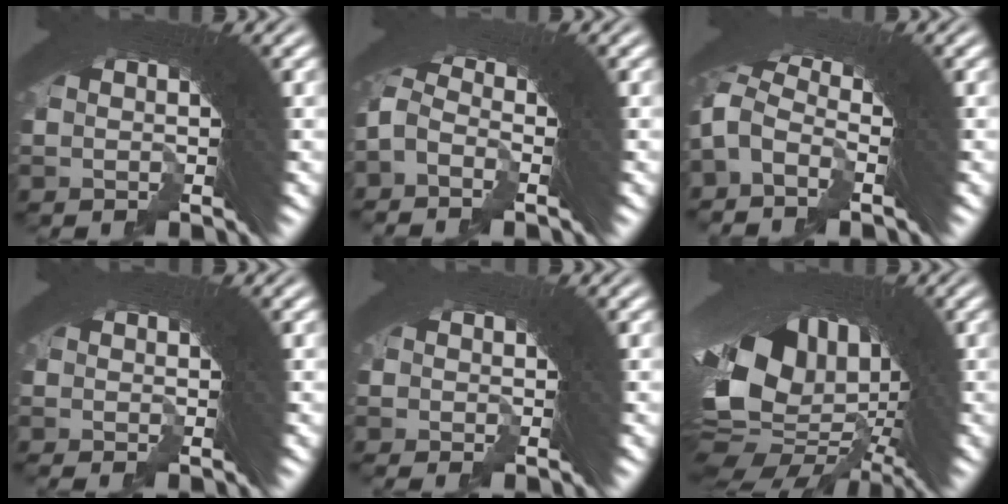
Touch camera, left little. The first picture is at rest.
{"total": 2.0, "force": [-1.5, 1.0, 0.8], "torque": [-0.020, 0.004, -0.034]}
{"total": 3.6, "force": [-1.0, 2.8, 2.0], "torque": [-0.054, 0.003, -0.026]}
{"total": 0.0}
{"total": 0.9, "force": [-0.6, -0.2, -0.5], "torque": [0.019, 0.007, -0.013]}
{"total": 12.5, "force": [-3.0, 8.6, 8.5], "torque": [-0.168, -0.046, -0.027]}